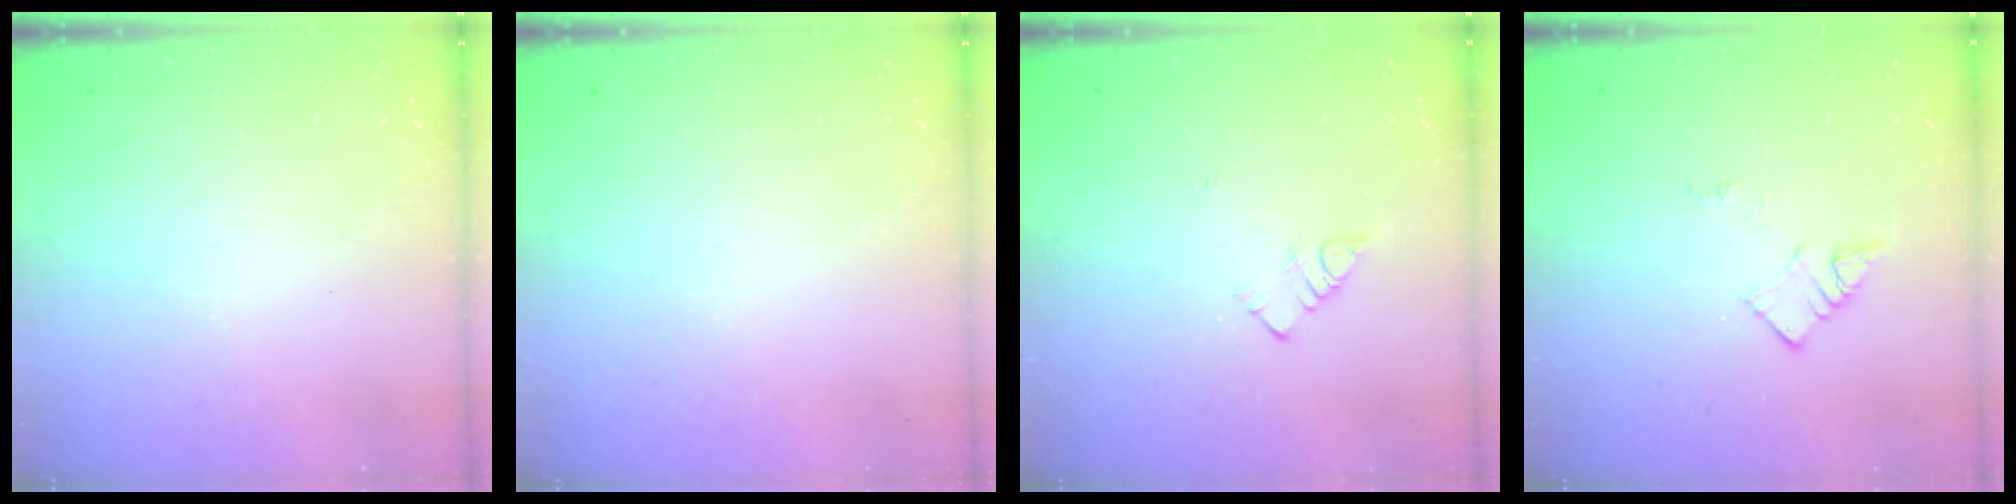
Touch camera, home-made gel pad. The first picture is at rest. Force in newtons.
{"total": 0.0}
{"total": 2.9, "press": 2.9, "slide": 0.4}
{"total": 2.9, "press": 2.9, "slide": 0.2}